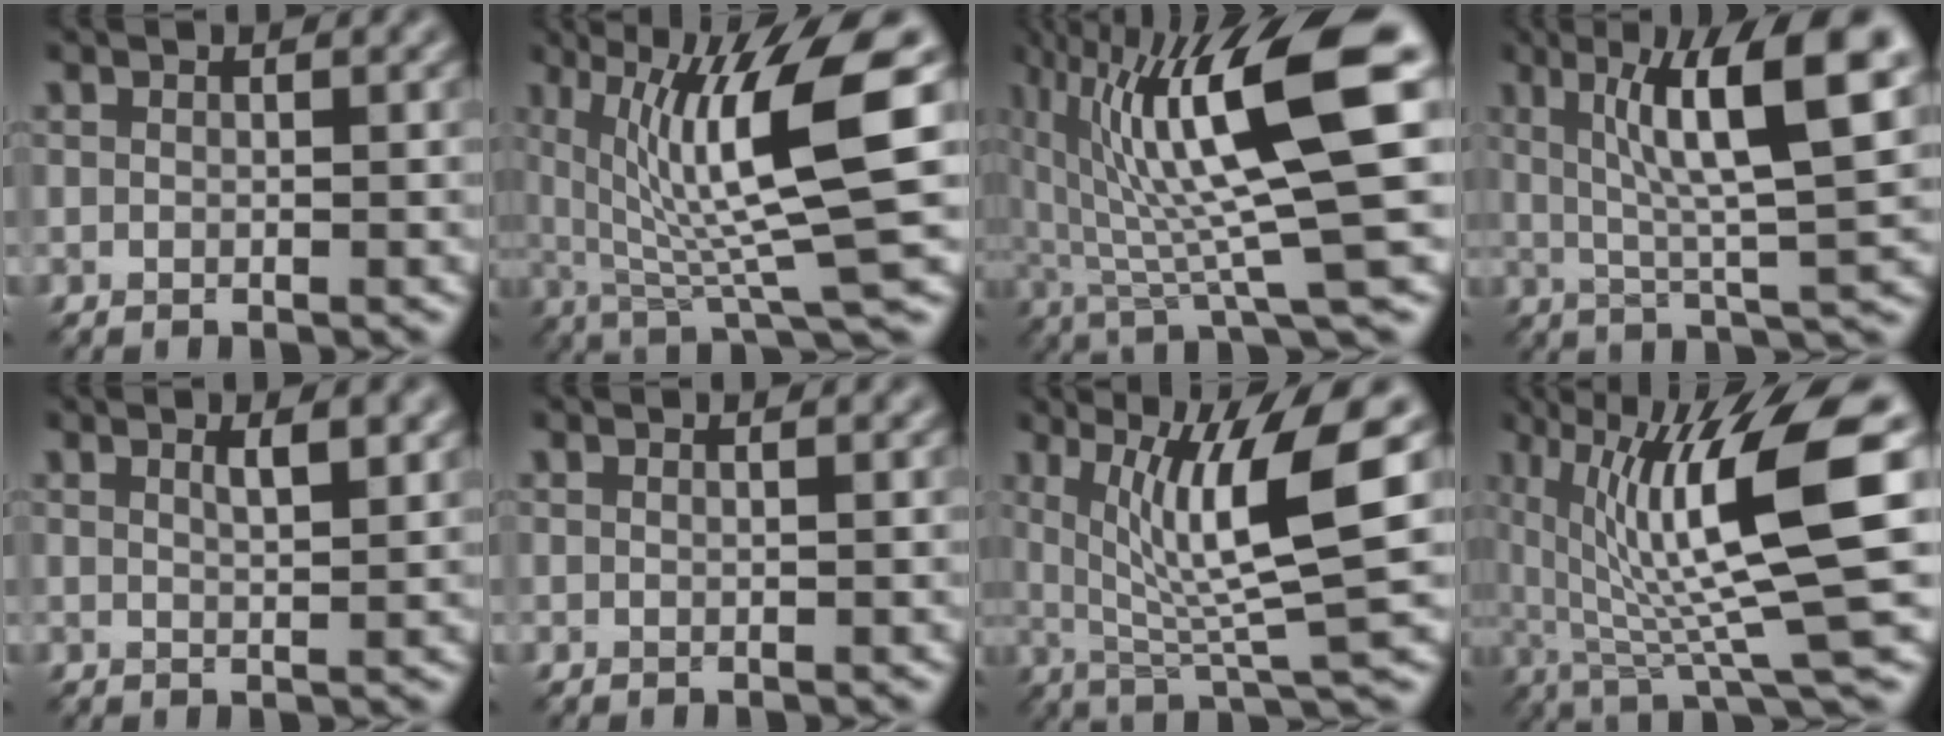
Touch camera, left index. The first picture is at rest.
{"total": 11.2, "force": [2.5, 2.4, 10.6], "torque": [-0.164, -0.006, 0.051]}
{"total": 14.1, "force": [4.2, 2.4, 13.2], "torque": [-0.210, 0.013, 0.077]}
{"total": 10.5, "force": [3.5, 2.0, 9.7], "torque": [-0.140, 0.006, 0.061]}
{"total": 2.5, "force": [1.3, 0.7, 2.0], "torque": [-0.020, 0.003, 0.018]}
{"total": 0.5, "force": [0.3, 0.2, 0.4], "torque": [-0.003, -0.002, -0.003]}
{"total": 9.6, "force": [2.3, 1.7, 9.2], "torque": [-0.143, -0.010, 0.044]}
{"total": 12.6, "force": [2.5, 2.6, 12.1], "torque": [-0.190, -0.001, 0.048]}